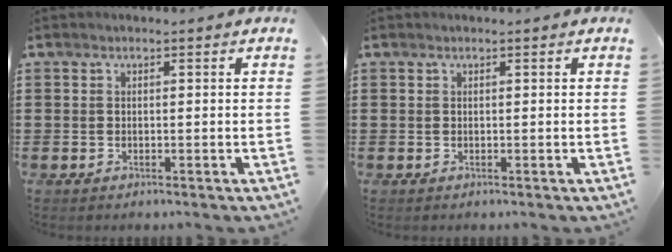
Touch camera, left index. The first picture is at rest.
{"total": 0.0}